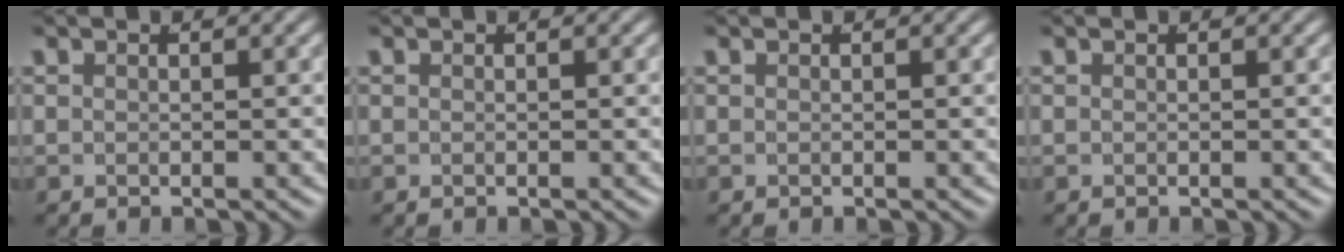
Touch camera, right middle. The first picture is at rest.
{"total": 0.0}
{"total": 0.0}
{"total": 0.0}